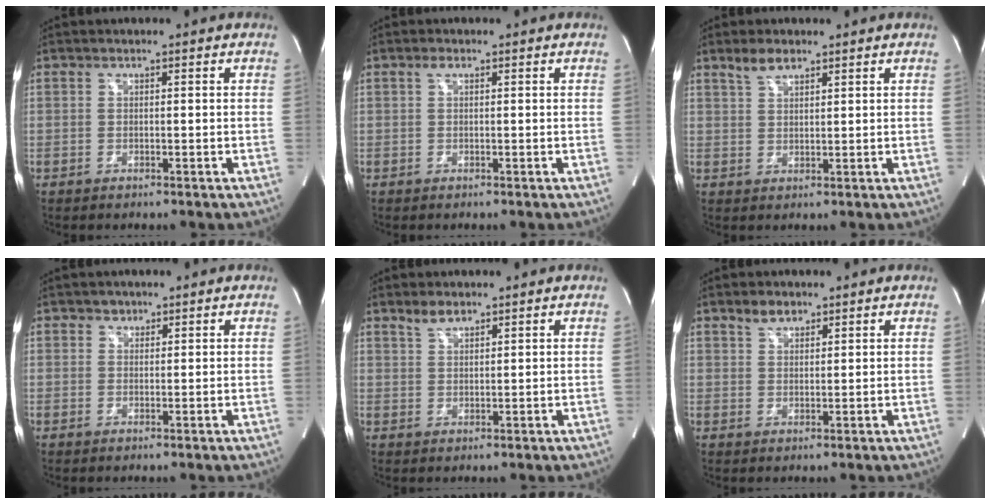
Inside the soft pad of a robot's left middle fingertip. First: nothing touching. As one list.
[{"total": 0.9, "force": [0.5, 0.4, 0.7], "torque": [-0.015, 0.007, 0.008]}, {"total": 3.2, "force": [2.5, 1.1, 1.6], "torque": [-0.037, 0.006, 0.050]}, {"total": 1.3, "force": [0.9, 0.9, 0.0], "torque": [0.007, -0.003, 0.009]}, {"total": 2.5, "force": [2.1, 0.8, 1.0], "torque": [-0.023, 0.004, 0.043]}, {"total": 2.7, "force": [2.1, 1.4, 1.0], "torque": [-0.021, 0.005, 0.039]}]